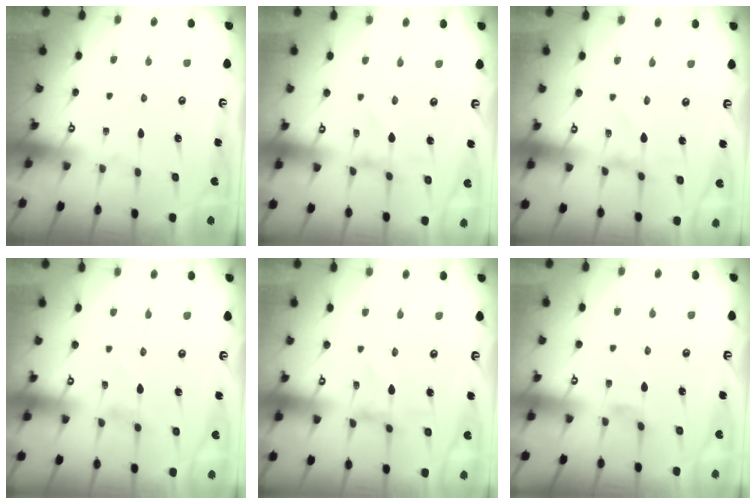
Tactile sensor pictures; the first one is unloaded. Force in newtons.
{"total": 0.0}
{"total": 0.0}
{"total": 0.6, "press": 0.6, "slide": 0.2}
{"total": 0.0}
{"total": 1.1, "press": 1.1, "slide": 0.3}